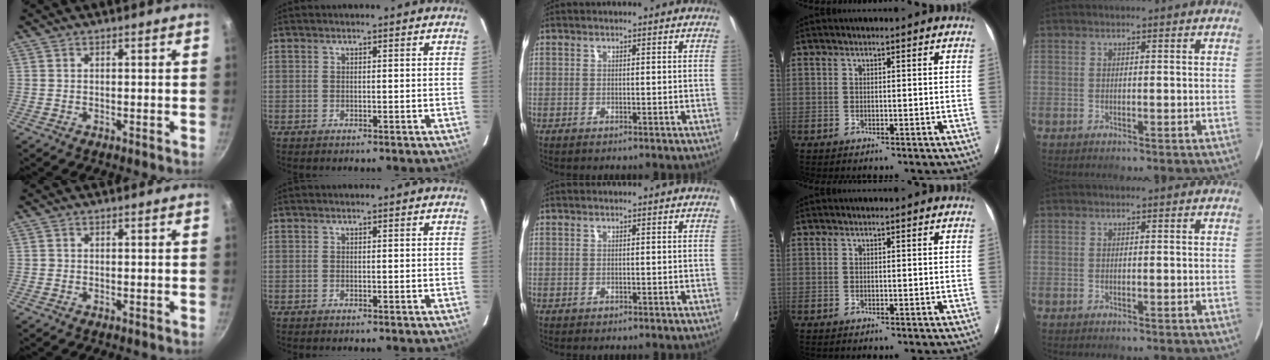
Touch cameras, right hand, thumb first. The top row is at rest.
{}